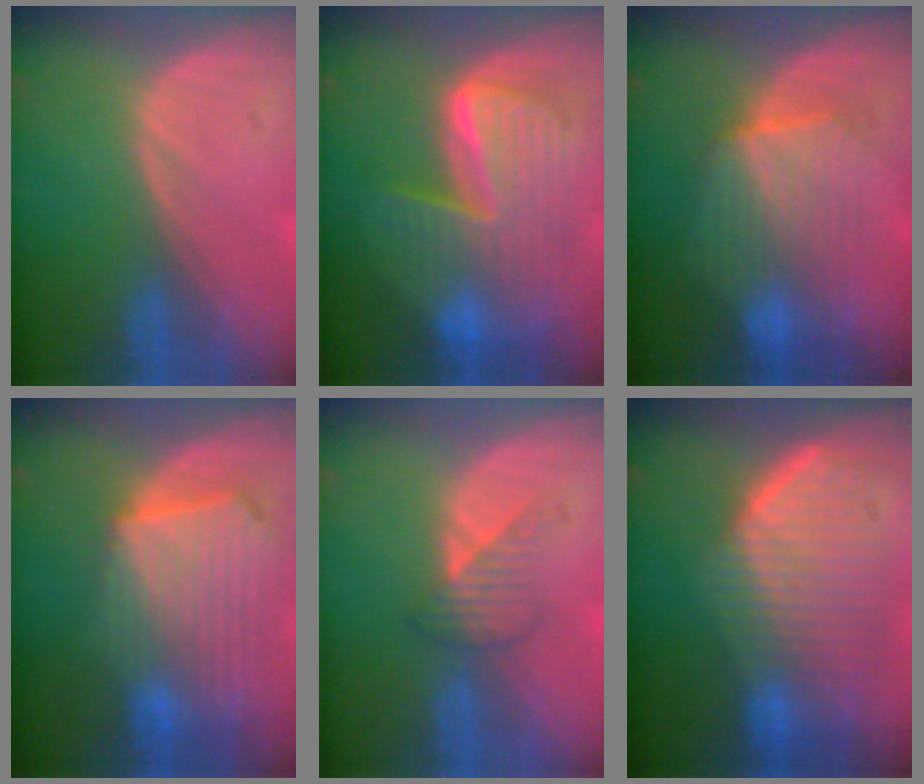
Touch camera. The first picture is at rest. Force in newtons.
{"total": 10.4, "press": 10.4, "slide": 0.9}
{"total": 7.3, "press": 7.3, "slide": 0.2}
{"total": 10.8, "press": 9.5, "slide": 5.2}
{"total": 3.5, "press": 3.2, "slide": 1.5}
{"total": 9.6, "press": 9.0, "slide": 3.4}